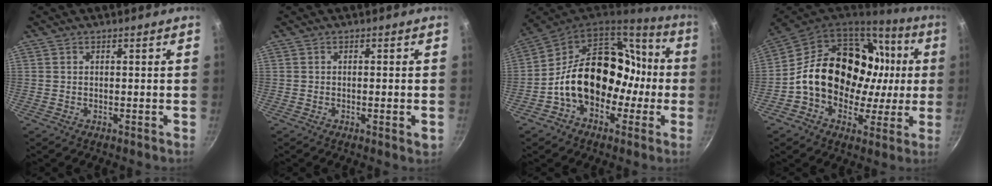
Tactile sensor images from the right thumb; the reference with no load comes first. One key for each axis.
{"total": 1.9, "fx": -0.5, "fy": 0.4, "fz": 1.7, "tx": -0.028, "ty": -0.002, "tz": -0.009}
{"total": 21.6, "fx": -2.9, "fy": 16.1, "fz": 14.1, "tx": -0.172, "ty": 0.073, "tz": -0.045}
{"total": 25.3, "fx": 2.9, "fy": 18.9, "fz": 16.5, "tx": -0.239, "ty": 0.040, "tz": 0.052}